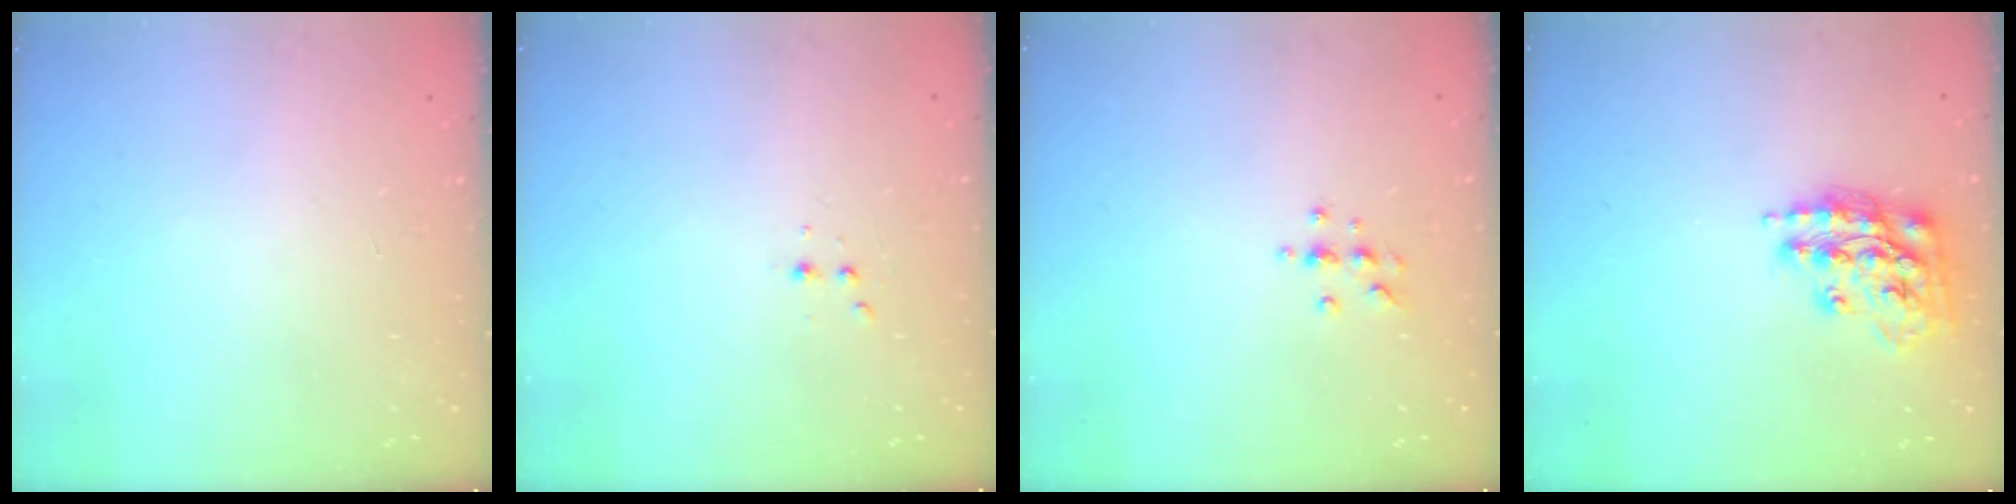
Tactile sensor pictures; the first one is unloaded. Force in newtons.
{"total": 2.5, "press": 2.4, "slide": 0.5}
{"total": 5.6, "press": 5.5, "slide": 0.7}
{"total": 15.2, "press": 15.1, "slide": 0.8}